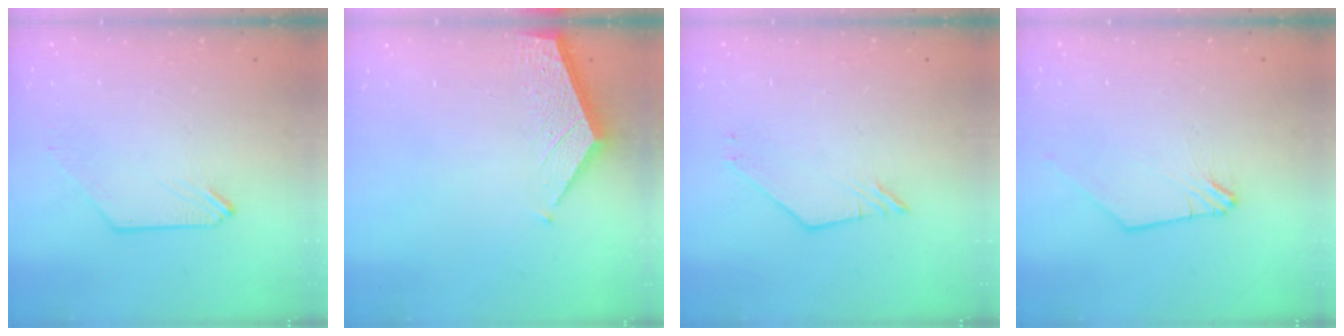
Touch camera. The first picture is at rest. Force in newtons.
{"total": 3.3, "press": 3.2, "slide": 0.4}
{"total": 2.2, "press": 2.2, "slide": 0.4}
{"total": 0.0}